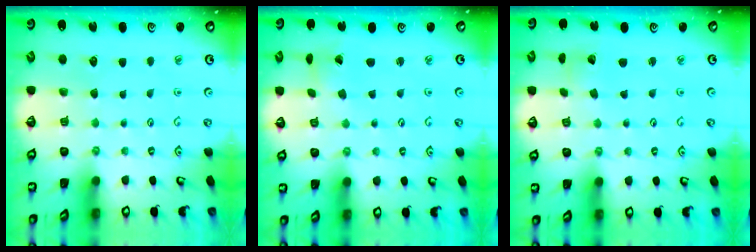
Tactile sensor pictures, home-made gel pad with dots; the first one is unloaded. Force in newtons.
{"total": 1.6, "press": 1.6, "slide": 0.3}
{"total": 2.1, "press": 2.1, "slide": 0.2}